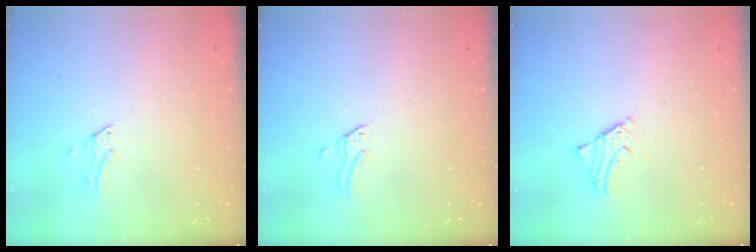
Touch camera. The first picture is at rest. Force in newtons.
{"total": 0.0}
{"total": 2.1, "press": 2.1, "slide": 0.1}